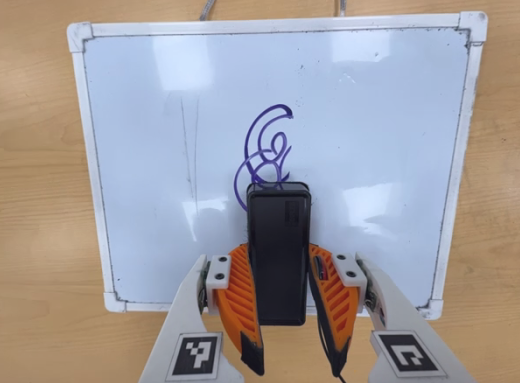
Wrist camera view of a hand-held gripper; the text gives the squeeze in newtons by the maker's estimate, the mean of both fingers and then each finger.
{"total": 7.3, "left": 5.5, "right": 9.1}